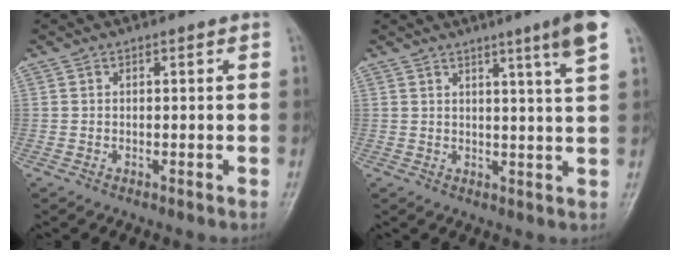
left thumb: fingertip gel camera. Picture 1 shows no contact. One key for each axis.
{"total": 7.3, "fx": 4.1, "fy": -0.6, "fz": 6.0, "tx": -0.085, "ty": -0.021, "tz": 0.053}